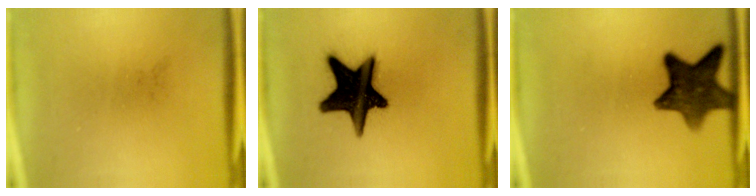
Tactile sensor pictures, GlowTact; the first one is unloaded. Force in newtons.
{"total": 19.2}
{"total": 11.2}